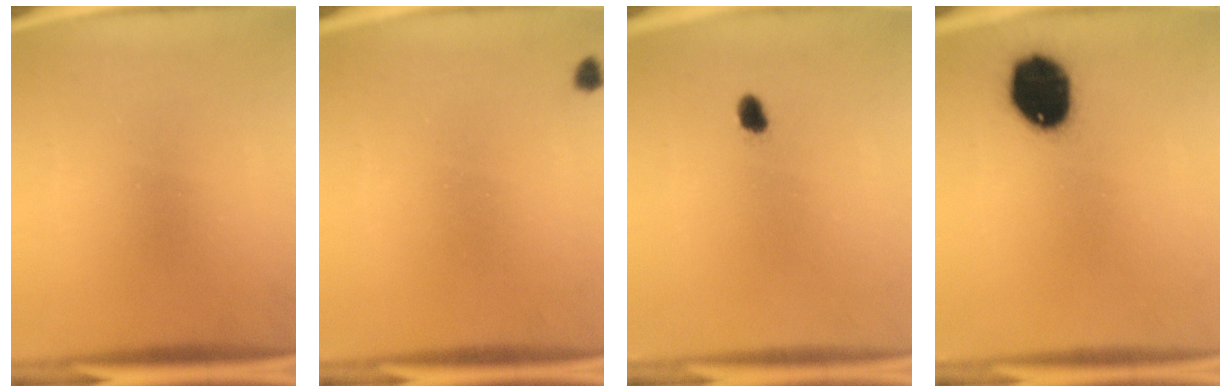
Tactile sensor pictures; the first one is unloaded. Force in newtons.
{"total": 1.0}
{"total": 1.8}
{"total": 14.3}